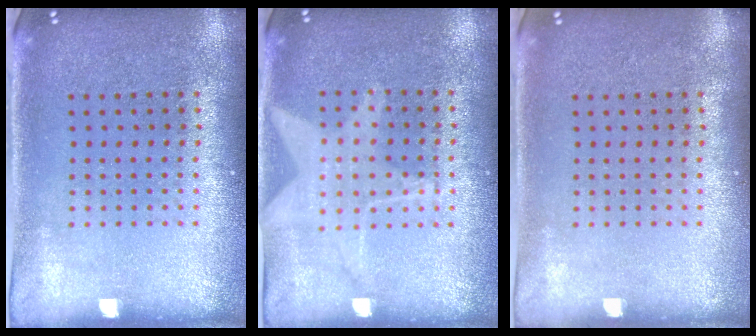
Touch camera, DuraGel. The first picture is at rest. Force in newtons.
{"total": 1.1, "press": 1.0, "slide": 0.4}
{"total": 0.0}